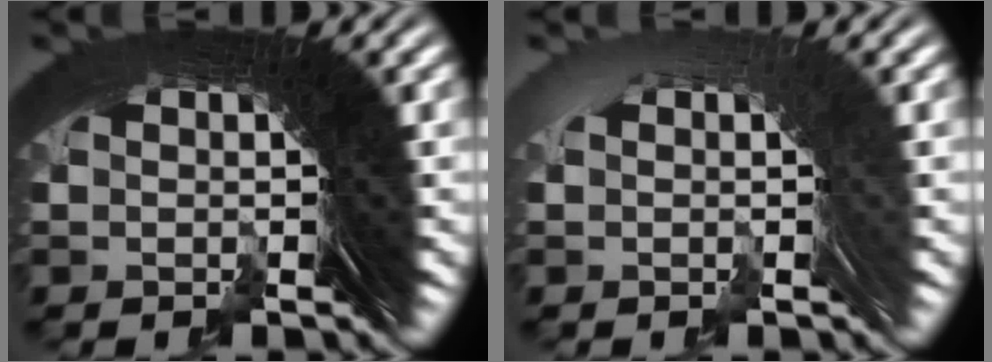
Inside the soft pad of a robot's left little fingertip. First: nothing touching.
{"total": 8.5, "force": [1.1, -4.5, -7.1], "torque": [0.135, 0.023, 0.012]}